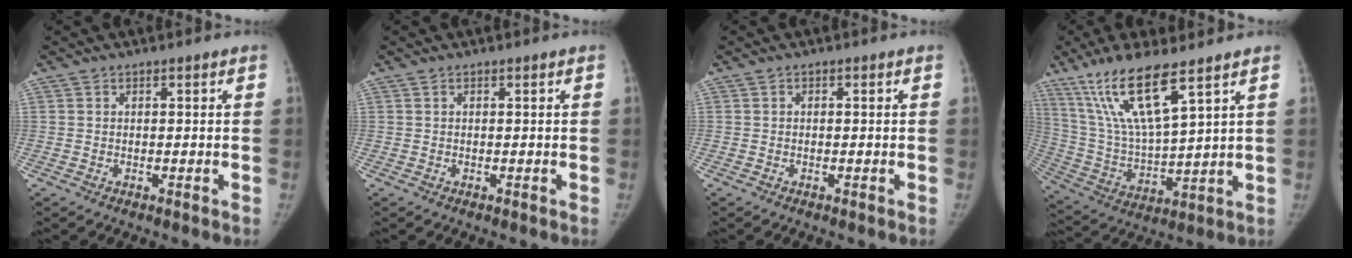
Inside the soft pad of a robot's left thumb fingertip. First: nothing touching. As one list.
[{"total": 0.0}, {"total": 0.0}, {"total": 15.9, "force": [9.8, 3.0, 12.2], "torque": [-0.247, -0.045, 0.204]}]